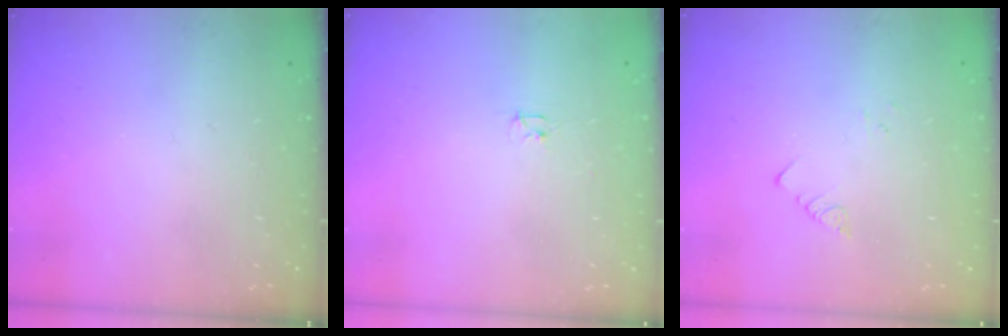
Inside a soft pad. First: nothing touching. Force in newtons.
{"total": 2.4, "press": 2.3, "slide": 0.4}
{"total": 1.3, "press": 1.2, "slide": 0.1}